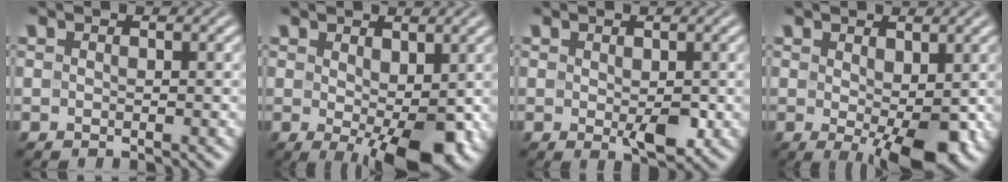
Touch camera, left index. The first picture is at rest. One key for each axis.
{"total": 7.2, "fx": -0.7, "fy": 3.2, "fz": 6.5, "tx": -0.105, "ty": -0.014, "tz": -0.002}
{"total": 2.7, "fx": -0.3, "fy": 1.2, "fz": 2.3, "tx": -0.038, "ty": -0.008, "tz": 0.001}
{"total": 6.4, "fx": -0.5, "fy": 2.6, "fz": 5.8, "tx": -0.096, "ty": -0.013, "tz": -0.001}